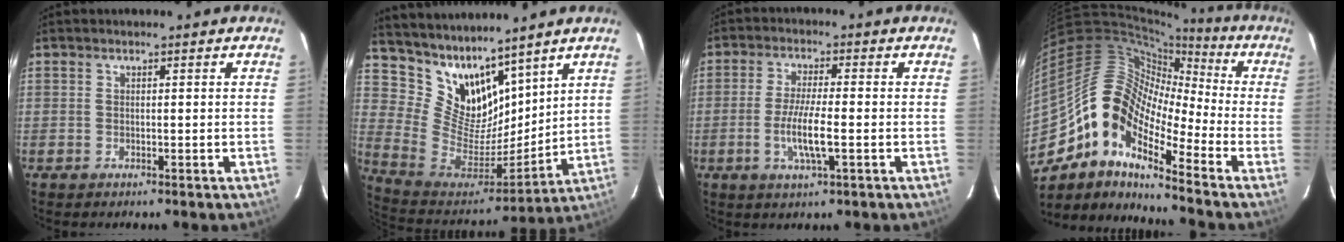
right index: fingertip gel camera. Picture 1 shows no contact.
{"total": 14.9, "force": [11.9, 7.4, 5.1], "torque": [-0.115, -0.014, 0.243]}
{"total": 7.1, "force": [-1.9, 0.9, 6.8], "torque": [-0.133, -0.008, -0.039]}
{"total": 15.8, "force": [-8.3, 6.4, 11.8], "torque": [-0.196, 0.004, -0.178]}